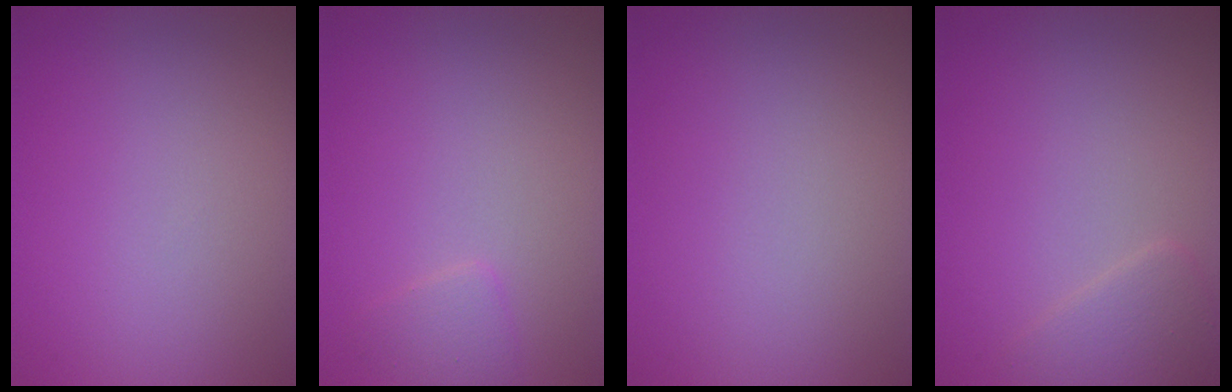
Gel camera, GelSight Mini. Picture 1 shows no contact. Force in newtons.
{"total": 1.2, "press": 1.2, "slide": 0.1}
{"total": 0.0}
{"total": 1.8, "press": 1.8, "slide": 0.1}